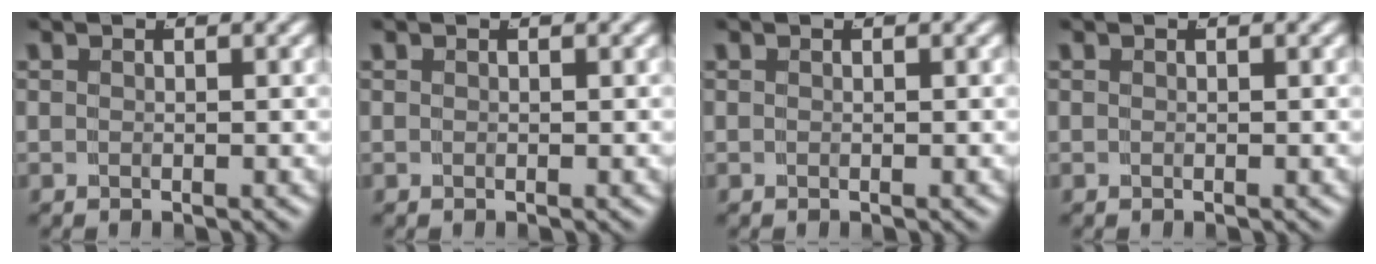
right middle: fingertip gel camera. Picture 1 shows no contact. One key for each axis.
{"total": 0.0}
{"total": 0.0}
{"total": 0.0}